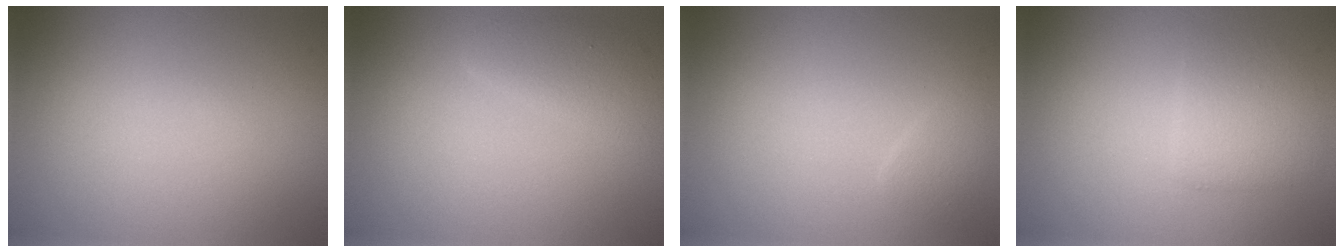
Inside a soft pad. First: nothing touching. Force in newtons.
{"total": 2.2, "press": 2.2, "slide": 0.2}
{"total": 1.3, "press": 1.3, "slide": 0.0}
{"total": 2.5, "press": 2.5, "slide": 0.4}